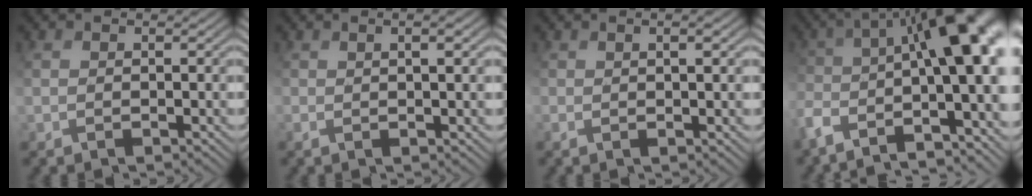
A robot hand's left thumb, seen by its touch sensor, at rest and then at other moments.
{"total": 3.4, "force": [0.6, 0.7, 3.3], "torque": [-0.051, 0.012, 0.006]}
{"total": 3.0, "force": [0.5, 0.6, 2.9], "torque": [-0.046, 0.008, 0.006]}
{"total": 13.7, "force": [-3.9, 4.5, 12.3], "torque": [-0.223, -0.011, -0.067]}